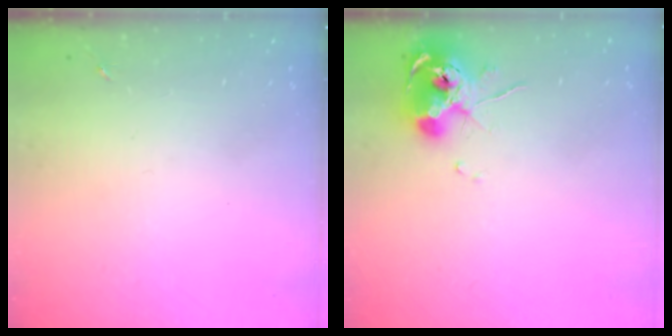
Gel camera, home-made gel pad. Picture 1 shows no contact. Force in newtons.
{"total": 10.3, "press": 10.2, "slide": 1.5}